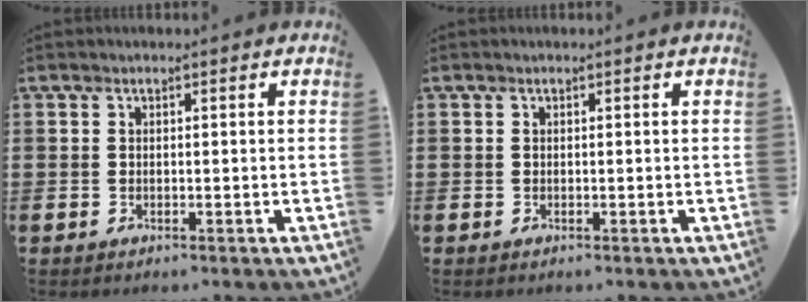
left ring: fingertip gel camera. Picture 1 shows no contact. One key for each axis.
{"total": 0.0}